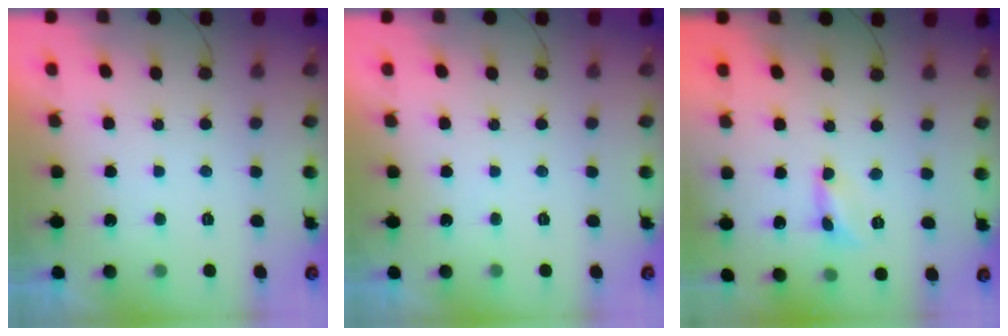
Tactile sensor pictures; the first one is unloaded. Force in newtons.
{"total": 0.0}
{"total": 1.6, "press": 1.6, "slide": 0.1}